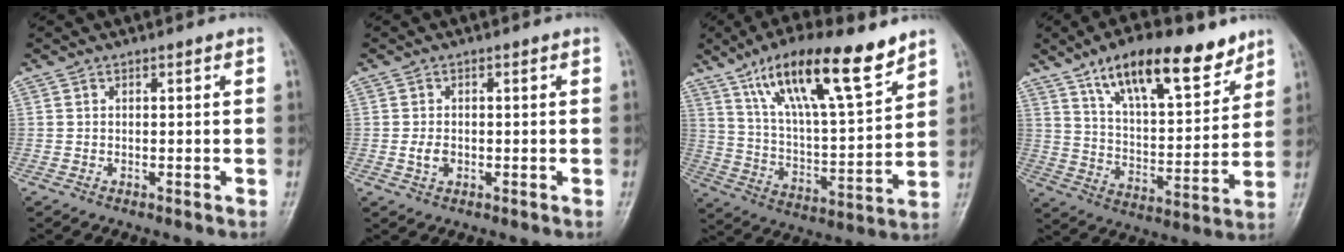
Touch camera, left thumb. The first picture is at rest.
{"total": 2.4, "force": [-0.4, 1.7, 1.6], "torque": [-0.026, 0.001, -0.008]}
{"total": 20.7, "force": [13.4, 5.8, 14.7], "torque": [-0.225, -0.048, 0.240]}
{"total": 18.7, "force": [12.1, 7.1, 12.4], "torque": [-0.160, -0.053, 0.207]}